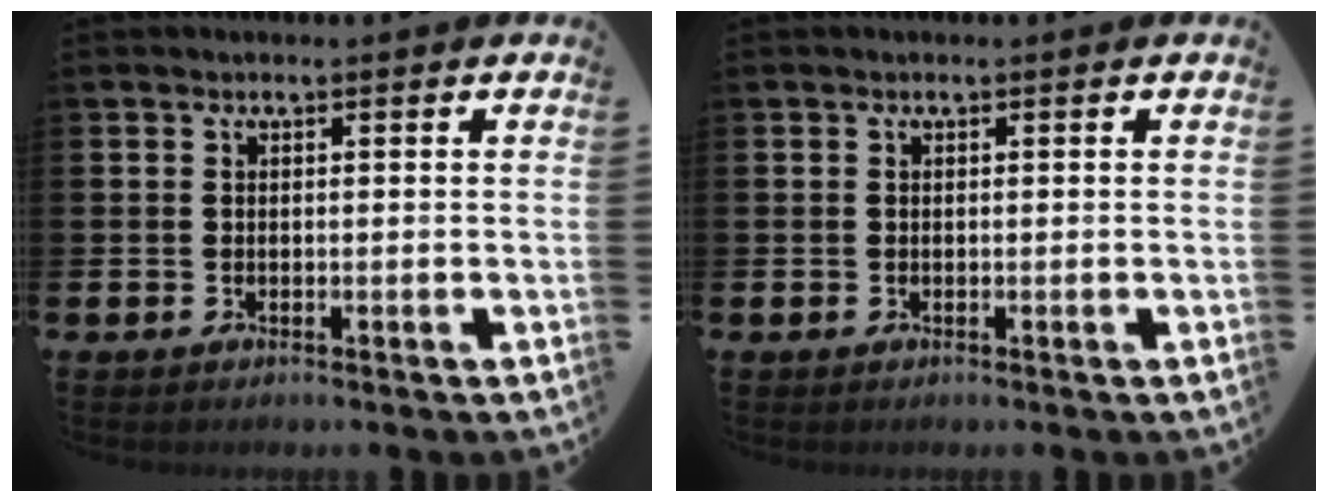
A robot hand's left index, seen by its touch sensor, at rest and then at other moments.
{"total": 0.0}